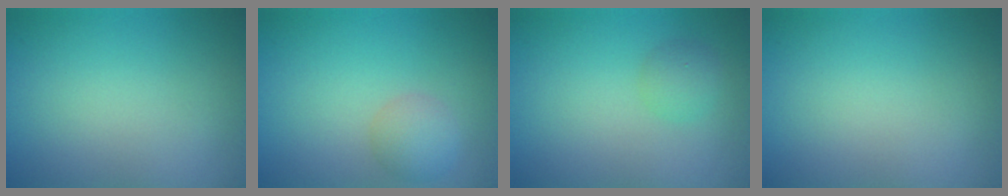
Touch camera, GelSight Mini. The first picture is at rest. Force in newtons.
{"total": 2.1, "press": 2.1, "slide": 0.1}
{"total": 1.5, "press": 1.5, "slide": 0.0}
{"total": 0.0}